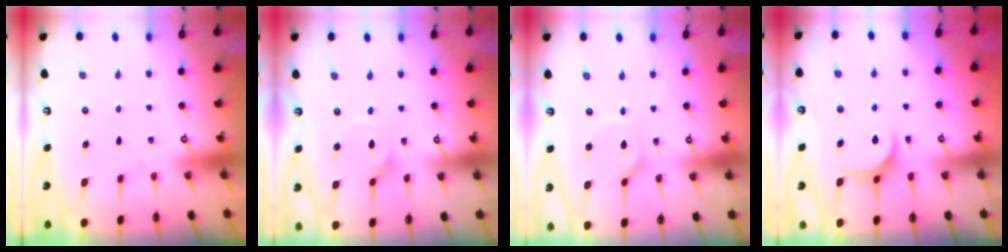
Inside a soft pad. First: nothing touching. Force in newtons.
{"total": 2.0, "press": 2.0, "slide": 0.0}
{"total": 3.7, "press": 3.6, "slide": 0.5}
{"total": 7.3, "press": 7.2, "slide": 0.8}